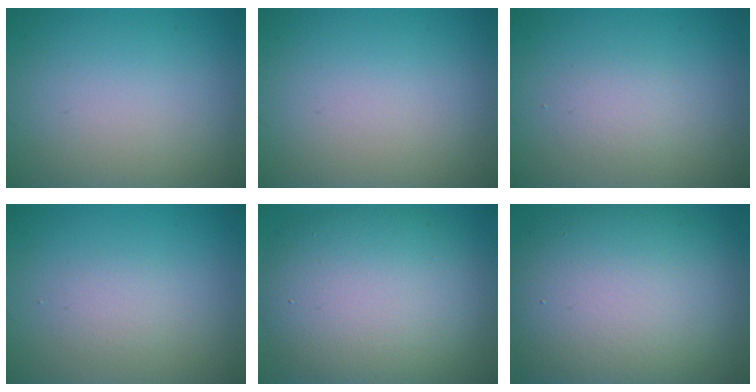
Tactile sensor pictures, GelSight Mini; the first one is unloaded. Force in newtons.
{"total": 0.0}
{"total": 1.6, "press": 1.6, "slide": 0.1}
{"total": 1.4, "press": 1.4, "slide": 0.1}
{"total": 11.6, "press": 11.6, "slide": 0.5}
{"total": 15.0, "press": 15.0, "slide": 0.4}